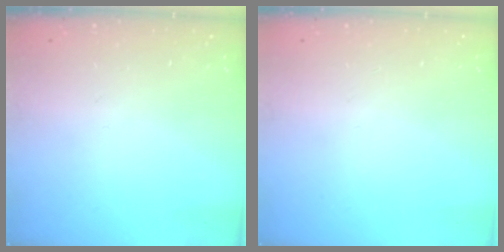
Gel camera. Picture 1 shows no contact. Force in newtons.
{"total": 0.0}